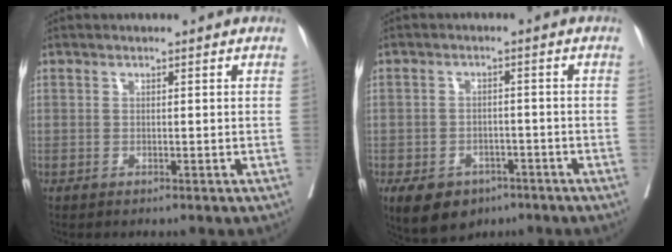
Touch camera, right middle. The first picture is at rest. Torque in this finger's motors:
{"motor_torque": [0.92, -0.78, 0.08, 0.06]}